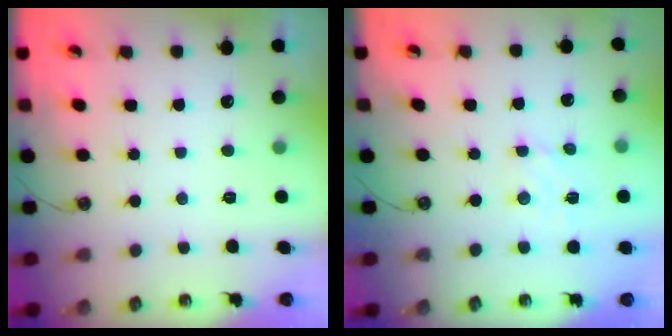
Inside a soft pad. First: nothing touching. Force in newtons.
{"total": 3.9, "press": 3.9, "slide": 0.3}